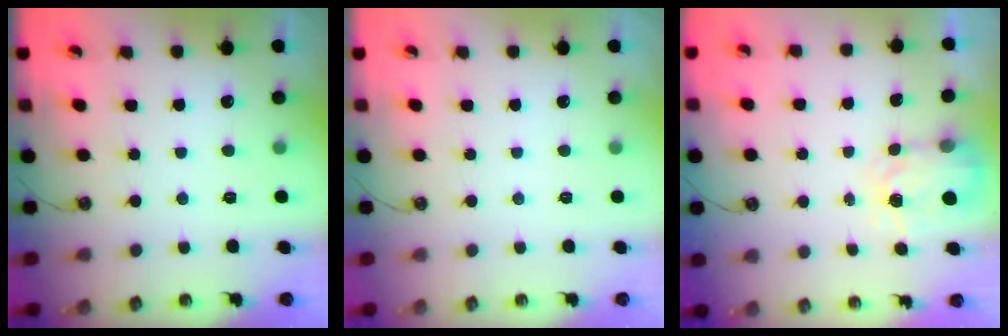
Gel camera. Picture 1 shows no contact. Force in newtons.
{"total": 0.0}
{"total": 3.8, "press": 3.7, "slide": 0.7}